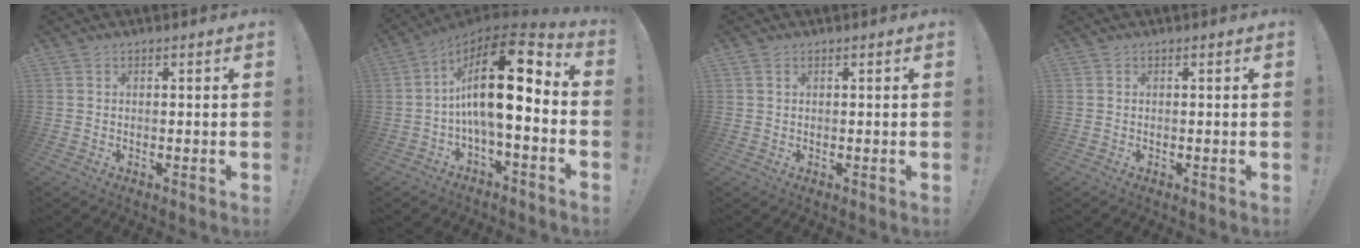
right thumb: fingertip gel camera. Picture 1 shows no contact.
{"total": 20.2, "force": [2.6, 7.5, 18.5], "torque": [-0.320, -0.011, 0.041]}
{"total": 0.5, "force": [0.4, 0.3, 0.3], "torque": [-0.006, 0.001, 0.007]}
{"total": 0.0}